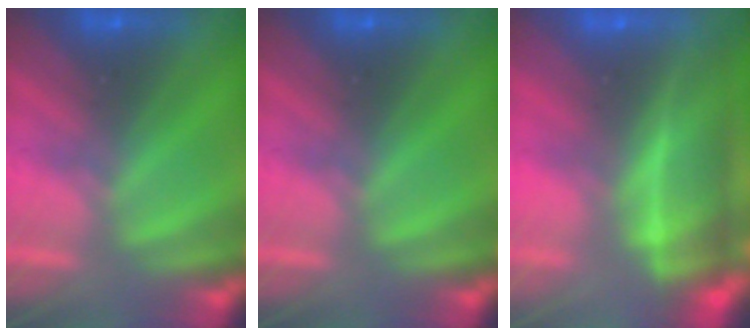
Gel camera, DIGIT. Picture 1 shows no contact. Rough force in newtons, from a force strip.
{"total": 0.0}
{"total": 7.1}